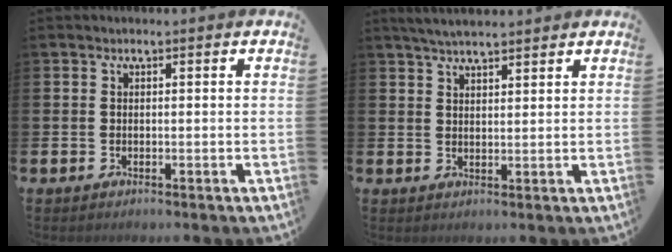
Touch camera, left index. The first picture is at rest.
{"total": 3.8, "force": [3.6, 0.6, 1.3], "torque": [-0.032, -0.008, 0.065]}